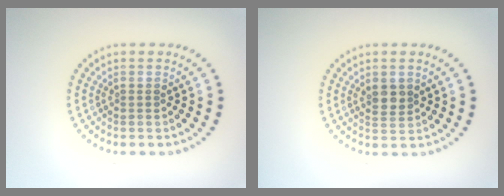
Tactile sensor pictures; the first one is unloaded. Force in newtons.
{"total": 1.8, "press": 1.6, "slide": 0.6}